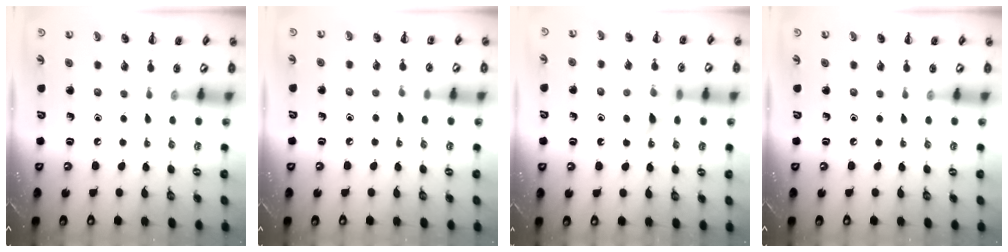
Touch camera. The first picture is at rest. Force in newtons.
{"total": 4.5, "press": 4.3, "slide": 1.6}
{"total": 11.5, "press": 11.4, "slide": 1.3}
{"total": 0.0}